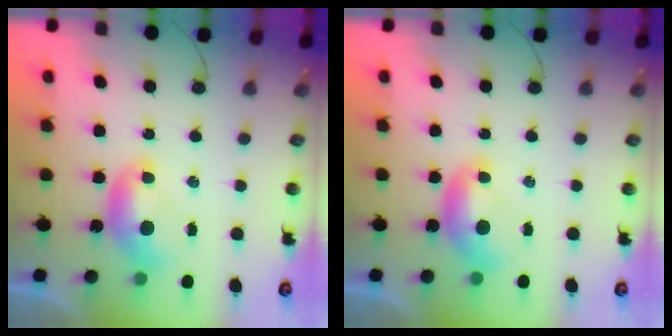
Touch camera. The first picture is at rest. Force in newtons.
{"total": 0.0}